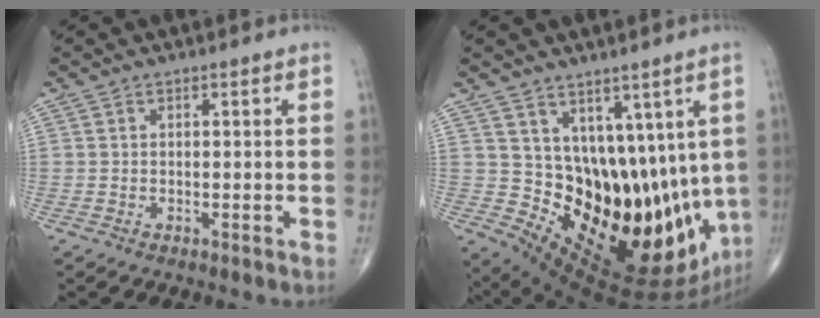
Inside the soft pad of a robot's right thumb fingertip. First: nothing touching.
{"total": 20.3, "force": [3.8, 12.5, 15.6], "torque": [-0.171, -0.060, 0.098]}